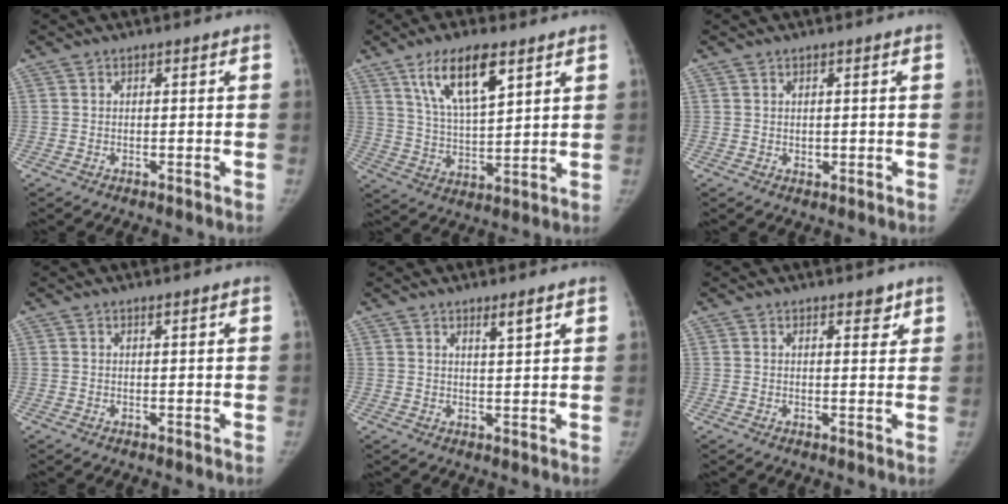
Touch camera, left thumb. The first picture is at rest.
{"total": 12.5, "force": [7.0, 4.3, 9.4], "torque": [-0.153, -0.030, 0.133]}
{"total": 0.9, "force": [0.2, 0.7, 0.5], "torque": [-0.003, -0.002, 0.005]}
{"total": 0.6, "force": [0.4, 0.1, 0.4], "torque": [-0.006, -0.001, 0.006]}
{"total": 2.5, "force": [1.8, 0.1, 1.7], "torque": [-0.025, -0.017, 0.031]}
{"total": 2.5, "force": [1.7, 1.2, 1.4], "torque": [-0.005, -0.010, 0.022]}